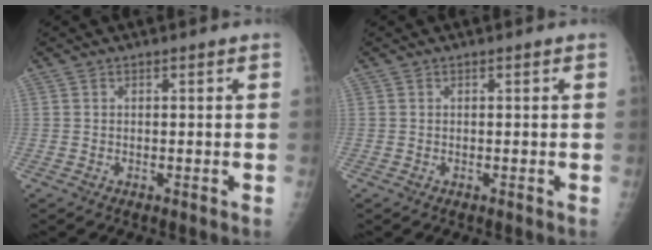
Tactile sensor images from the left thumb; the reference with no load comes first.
{"total": 0.0}